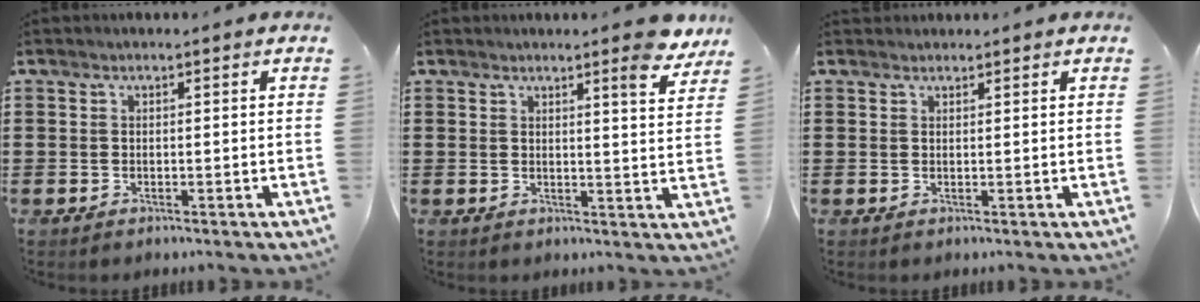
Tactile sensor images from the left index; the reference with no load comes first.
{"total": 5.1, "force": [4.4, -0.2, 2.7], "torque": [-0.034, -0.028, 0.070]}
{"total": 0.8, "force": [0.7, 0.3, 0.0], "torque": [-0.002, 0.001, 0.015]}